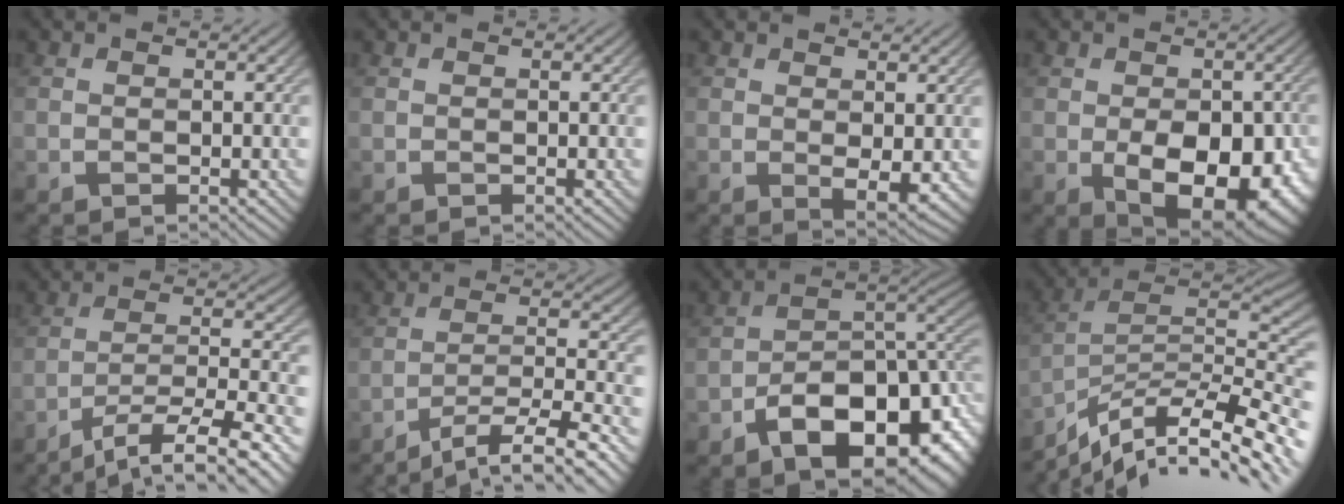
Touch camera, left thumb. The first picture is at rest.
{"total": 0.0}
{"total": 2.5, "force": [0.6, 0.9, 2.2], "torque": [-0.042, -0.014, 0.018]}
{"total": 12.6, "force": [-3.5, 7.4, 9.6], "torque": [-0.119, -0.038, -0.031]}
{"total": 13.0, "force": [-9.6, 2.6, 8.4], "torque": [-0.147, -0.004, -0.140]}
{"total": 10.5, "force": [-7.9, 1.9, 6.6], "torque": [-0.127, 0.002, -0.123]}
{"total": 14.2, "force": [-6.2, 7.9, 10.0], "torque": [-0.132, -0.023, -0.100]}
{"total": 13.4, "force": [-8.4, 4.6, 9.5], "torque": [-0.186, -0.003, -0.131]}